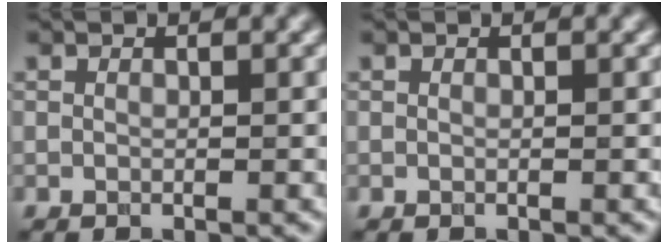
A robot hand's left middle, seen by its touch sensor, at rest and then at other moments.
{"total": 0.0}